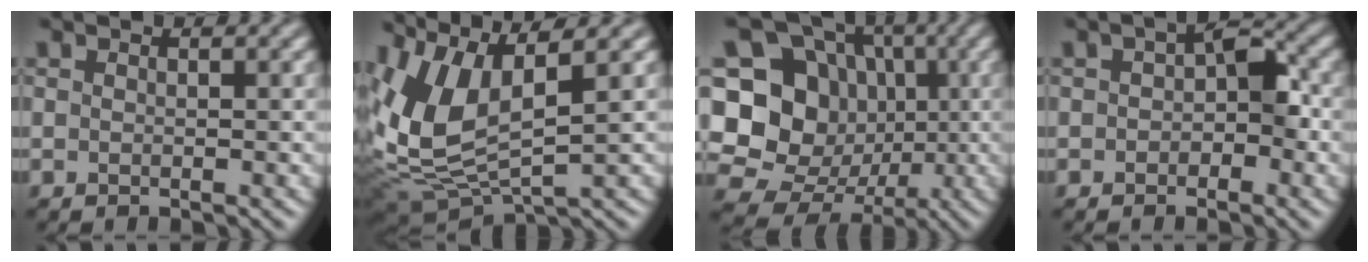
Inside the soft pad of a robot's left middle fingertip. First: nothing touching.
{"total": 8.9, "force": [2.4, 4.0, 7.6], "torque": [-0.179, 0.003, 0.045]}
{"total": 20.7, "force": [-0.8, 19.3, 7.4], "torque": [-0.189, 0.020, -0.041]}
{"total": 3.6, "force": [-0.2, 2.3, 2.8], "torque": [-0.031, 0.009, -0.013]}